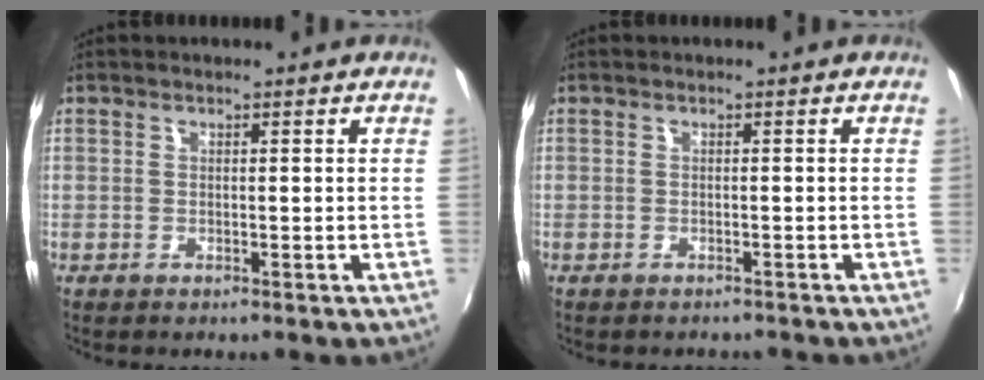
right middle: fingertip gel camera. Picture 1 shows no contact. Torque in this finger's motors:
{"motor_torque": [-0.19, -0.85, 0.03, 0.03]}